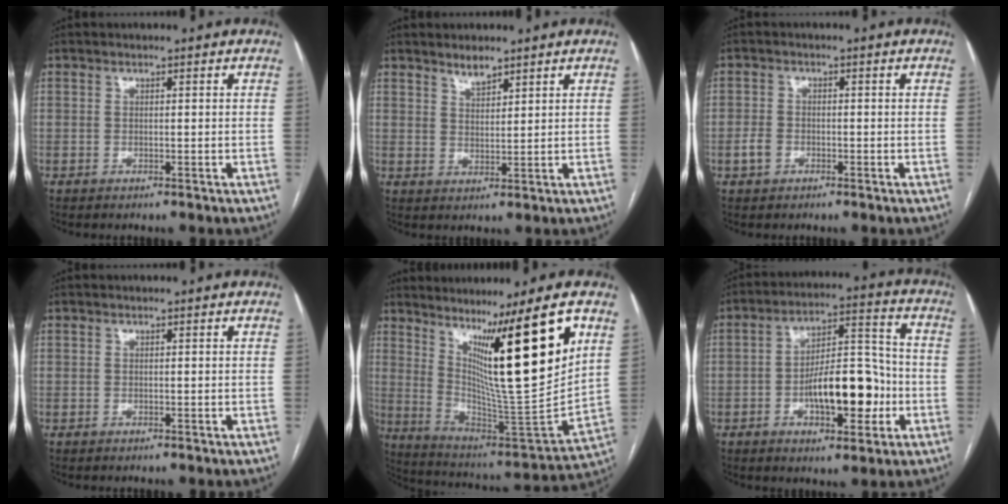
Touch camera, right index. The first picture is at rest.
{"total": 3.0, "force": [2.6, 0.9, 1.1], "torque": [-0.022, -0.004, 0.049]}
{"total": 2.5, "force": [-1.0, 2.0, 1.0], "torque": [-0.021, 0.005, -0.016]}
{"total": 0.0}
{"total": 21.4, "force": [9.7, 0.1, 19.1], "torque": [-0.291, -0.033, 0.160]}
{"total": 13.3, "force": [-3.6, 4.9, 11.8], "torque": [-0.191, 0.022, -0.053]}